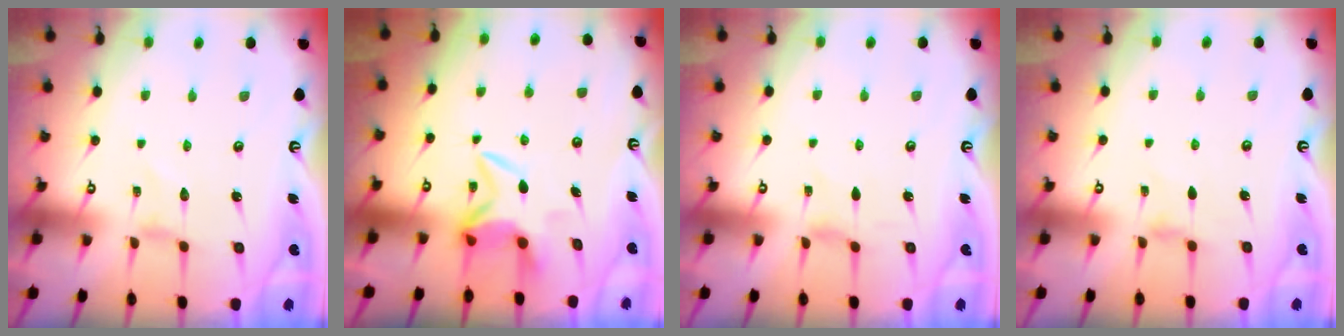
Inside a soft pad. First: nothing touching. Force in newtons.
{"total": 6.5, "press": 6.5, "slide": 0.5}
{"total": 1.1, "press": 1.1, "slide": 0.2}
{"total": 2.7, "press": 2.6, "slide": 0.5}